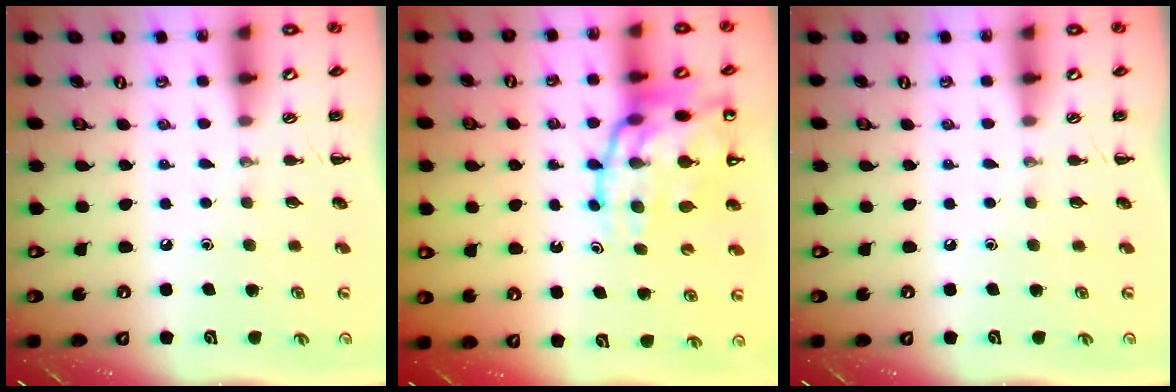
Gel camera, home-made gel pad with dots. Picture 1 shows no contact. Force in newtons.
{"total": 21.6, "press": 21.2, "slide": 3.9}
{"total": 0.0}